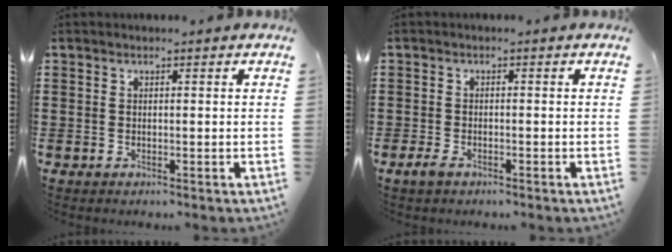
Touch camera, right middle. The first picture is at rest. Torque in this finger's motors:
{"motor_torque": [1.94, 0.19, 0.28, 0.07]}